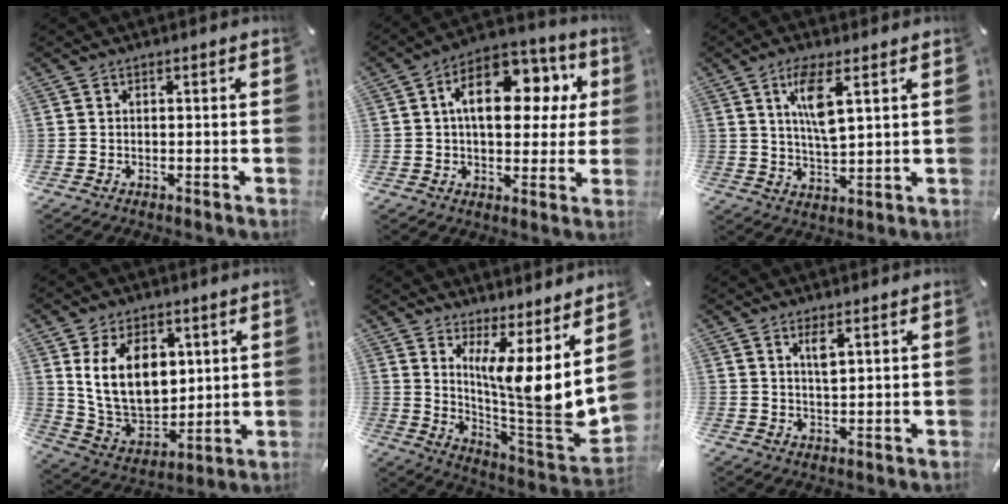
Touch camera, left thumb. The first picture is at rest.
{"total": 15.9, "force": [4.6, 9.8, 11.6], "torque": [-0.179, -0.008, 0.082]}
{"total": 8.7, "force": [4.0, 2.5, 7.3], "torque": [-0.134, -0.007, 0.066]}
{"total": 15.5, "force": [5.2, 10.7, 9.9], "torque": [-0.205, -0.017, 0.097]}
{"total": 11.2, "force": [4.2, 0.2, 10.4], "torque": [-0.163, -0.086, 0.063]}
{"total": 3.3, "force": [1.9, 0.8, 2.6], "torque": [-0.057, 0.002, 0.033]}